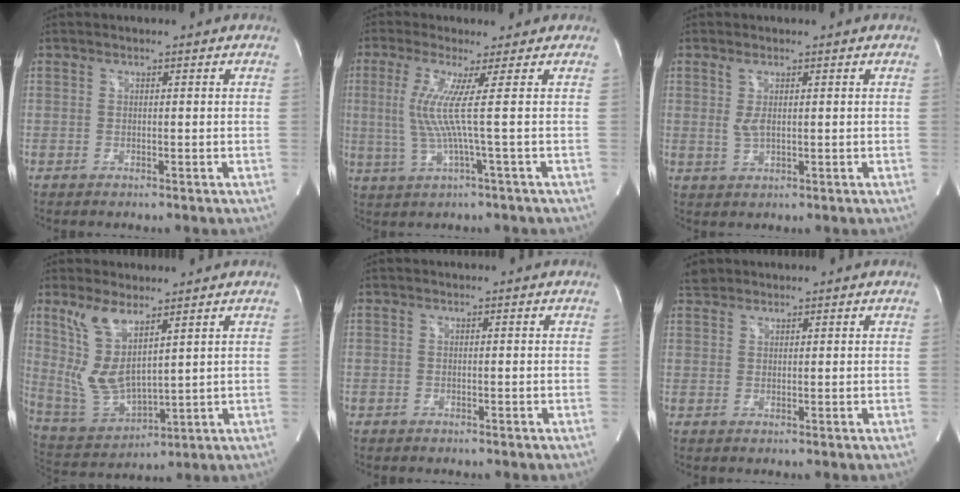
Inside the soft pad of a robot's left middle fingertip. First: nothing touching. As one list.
[{"total": 6.4, "force": [0.7, -2.1, 6.0], "torque": [-0.137, -0.003, 0.019]}, {"total": 2.3, "force": [0.5, 0.7, 2.1], "torque": [-0.049, -0.002, 0.016]}, {"total": 9.6, "force": [4.8, 2.8, 7.8], "torque": [-0.176, -0.009, 0.111]}, {"total": 0.7, "force": [-0.5, 0.5, 0.0], "torque": [-0.006, 0.003, -0.009]}, {"total": 1.7, "force": [1.5, 0.7, 0.0], "torque": [-0.003, 0.010, 0.029]}]